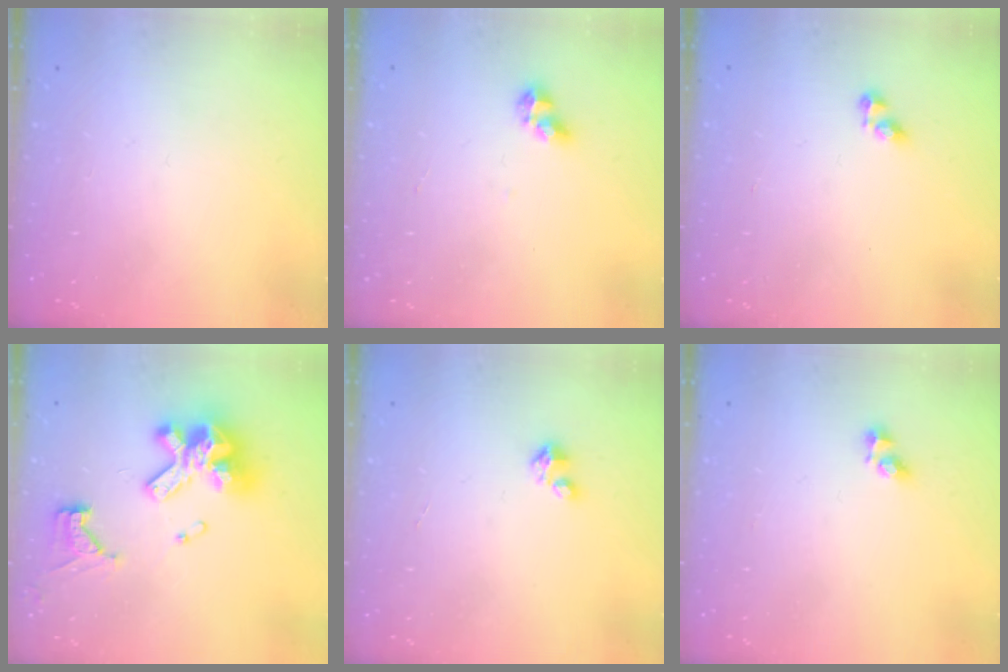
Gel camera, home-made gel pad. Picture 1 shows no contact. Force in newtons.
{"total": 5.0, "press": 4.9, "slide": 0.9}
{"total": 2.8, "press": 2.8, "slide": 0.4}
{"total": 16.4, "press": 16.3, "slide": 2.0}
{"total": 1.4, "press": 1.4, "slide": 0.2}
{"total": 2.4, "press": 2.4, "slide": 0.2}